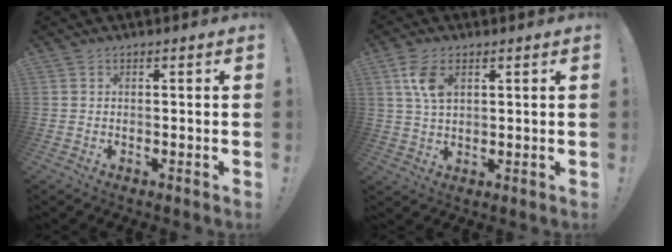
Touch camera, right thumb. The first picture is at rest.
{"total": 7.4, "force": [2.9, 4.1, 5.5], "torque": [-0.108, -0.009, 0.050]}